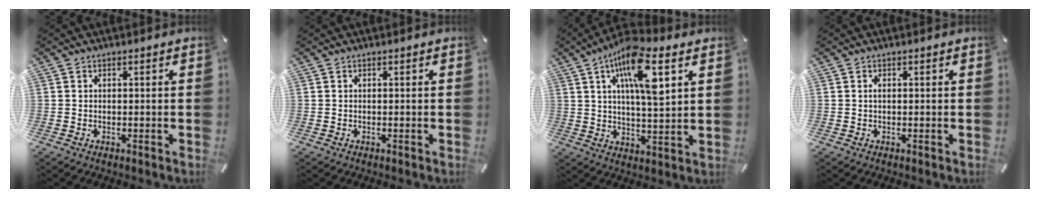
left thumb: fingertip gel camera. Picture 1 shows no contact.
{"total": 0.0}
{"total": 13.8, "force": [6.7, 4.3, 11.3], "torque": [-0.196, -0.016, 0.111]}
{"total": 0.7, "force": [0.0, 0.3, 0.7], "torque": [-0.013, 0.000, 0.000]}